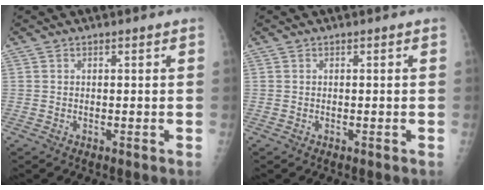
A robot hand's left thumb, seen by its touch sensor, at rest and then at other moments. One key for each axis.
{"total": 0.0}